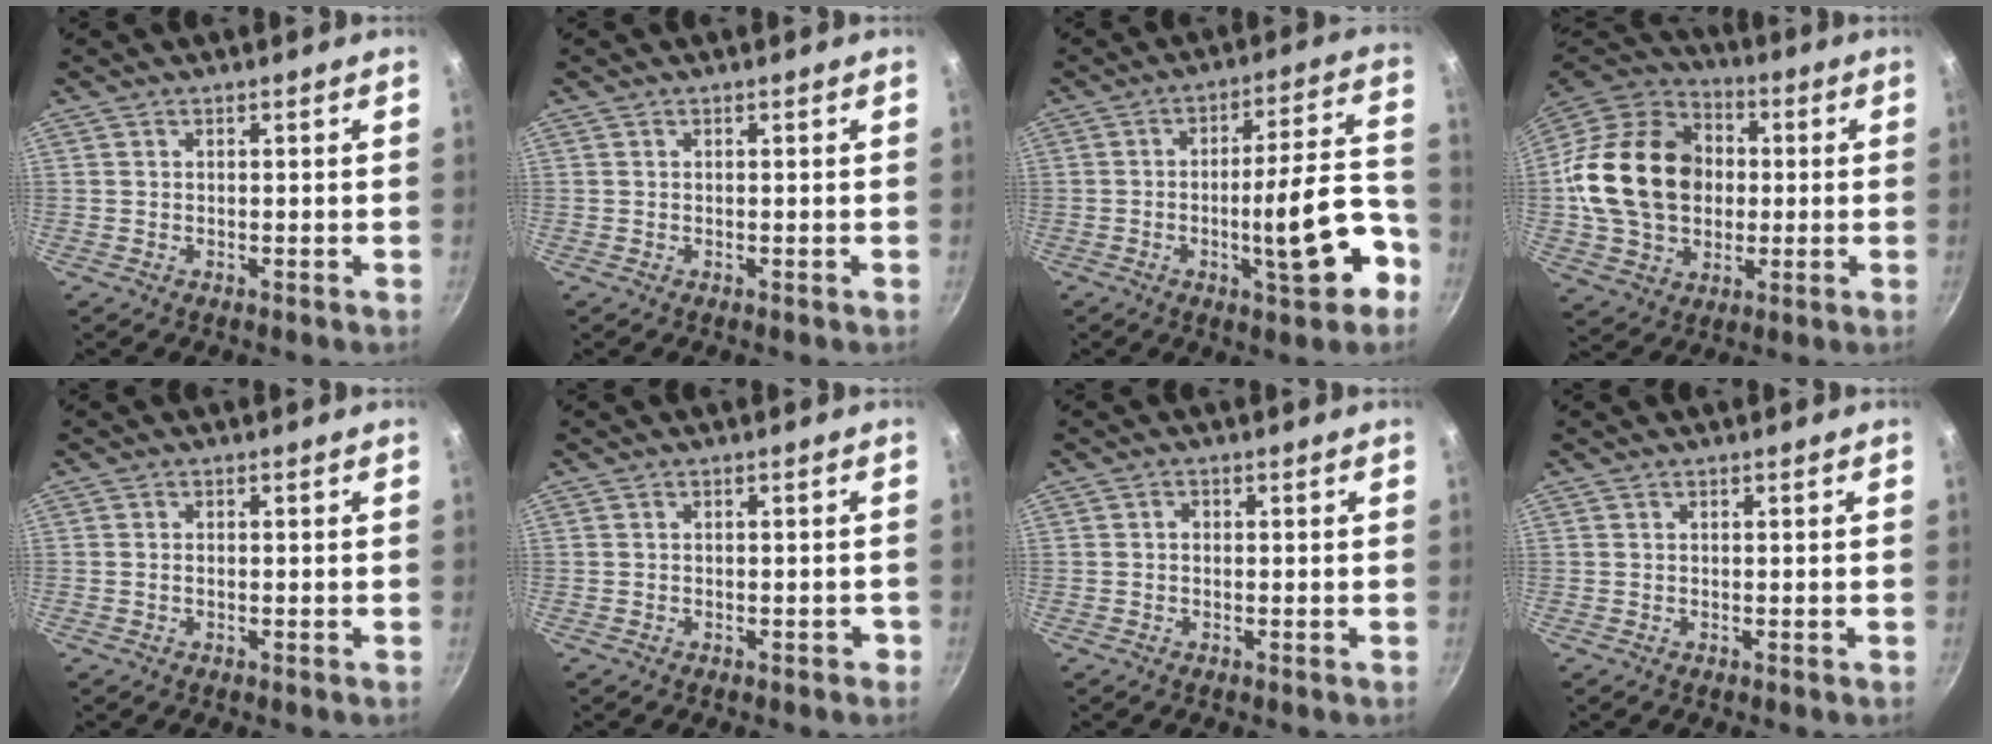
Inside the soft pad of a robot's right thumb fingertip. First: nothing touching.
{"total": 0.0}
{"total": 15.4, "force": [-5.7, 4.1, 13.8], "torque": [-0.175, 0.043, -0.083]}
{"total": 22.5, "force": [0.6, 17.5, 14.0], "torque": [-0.229, 0.028, 0.012]}
{"total": 0.7, "force": [-0.2, 0.4, 0.5], "torque": [-0.010, 0.003, -0.004]}
{"total": 1.2, "force": [-0.7, 0.8, 0.5], "torque": [0.005, 0.017, -0.001]}
{"total": 0.9, "force": [-0.1, 0.7, 0.5], "torque": [-0.007, 0.005, -0.002]}
{"total": 0.0}